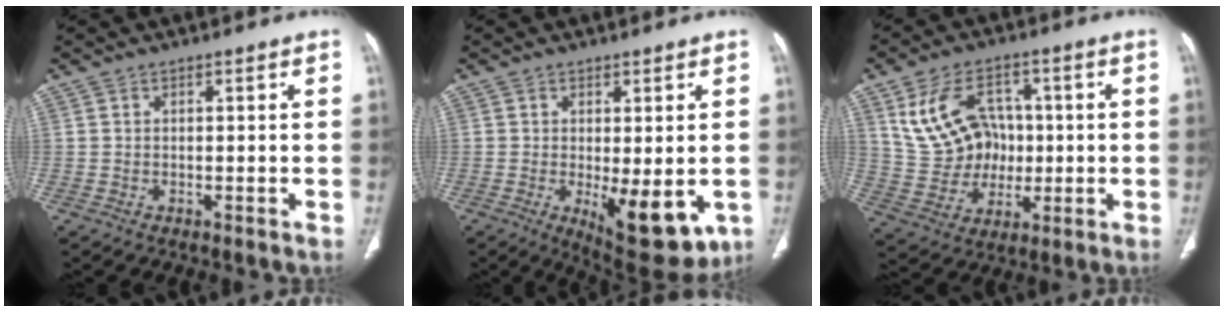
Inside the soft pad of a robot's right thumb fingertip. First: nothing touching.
{"total": 12.2, "force": [-3.0, 4.9, 10.8], "torque": [-0.134, -0.024, -0.027]}
{"total": 13.4, "force": [2.6, 10.8, 7.5], "torque": [-0.100, 0.009, 0.061]}